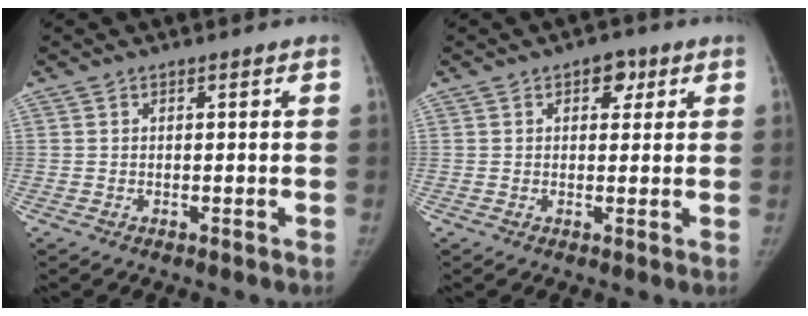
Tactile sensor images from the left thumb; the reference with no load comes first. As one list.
[{"total": 3.9, "force": [1.8, 2.5, 2.3], "torque": [-0.004, -0.003, 0.021]}]